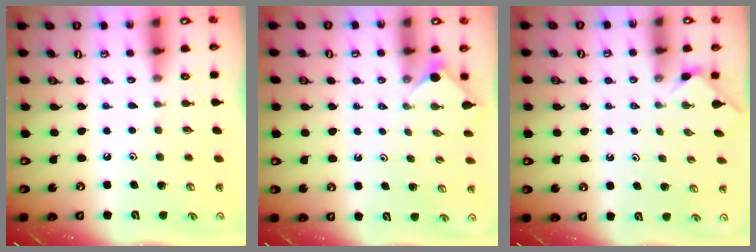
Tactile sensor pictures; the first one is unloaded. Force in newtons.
{"total": 1.8, "press": 1.8, "slide": 0.4}
{"total": 1.3, "press": 1.2, "slide": 0.4}